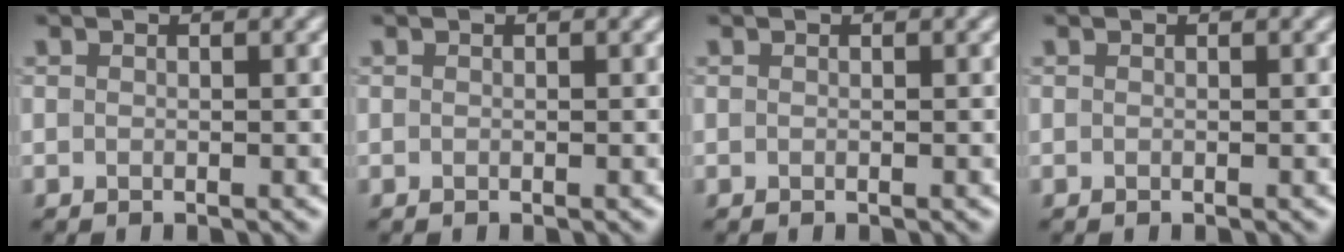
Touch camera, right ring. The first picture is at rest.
{"total": 0.0}
{"total": 0.0}
{"total": 0.0}